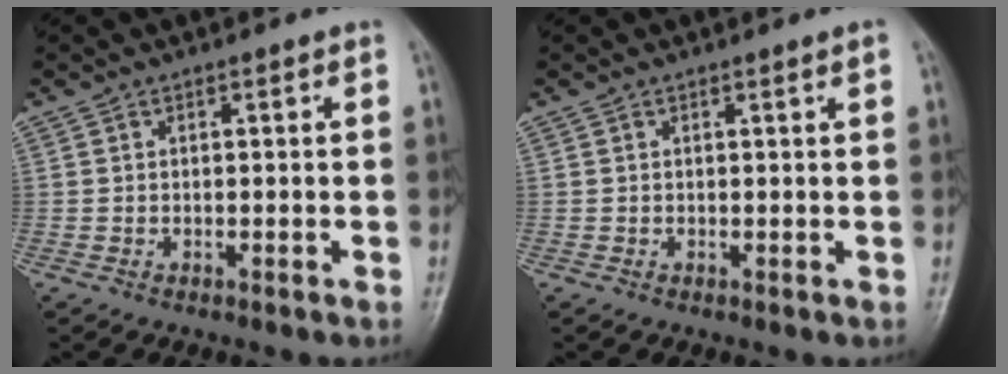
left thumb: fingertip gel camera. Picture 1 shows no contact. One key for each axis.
{"total": 0.8, "fx": 0.5, "fy": -0.1, "fz": 0.6, "tx": -0.011, "ty": -0.002, "tz": 0.007}